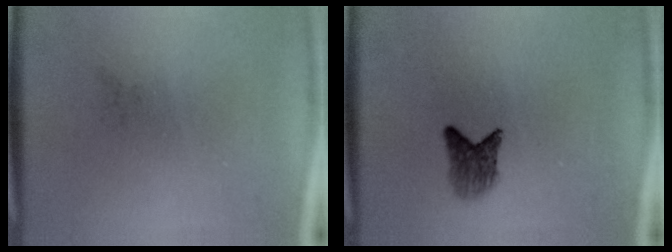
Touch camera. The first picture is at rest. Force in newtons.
{"total": 2.8}